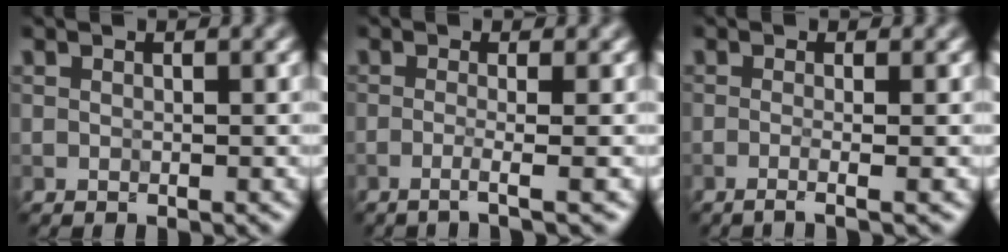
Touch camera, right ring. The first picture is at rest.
{"total": 2.3, "force": [-0.8, 0.5, 2.1], "torque": [-0.023, -0.001, -0.030]}
{"total": 2.9, "force": [-0.5, 1.3, 2.5], "torque": [-0.011, 0.003, -0.034]}